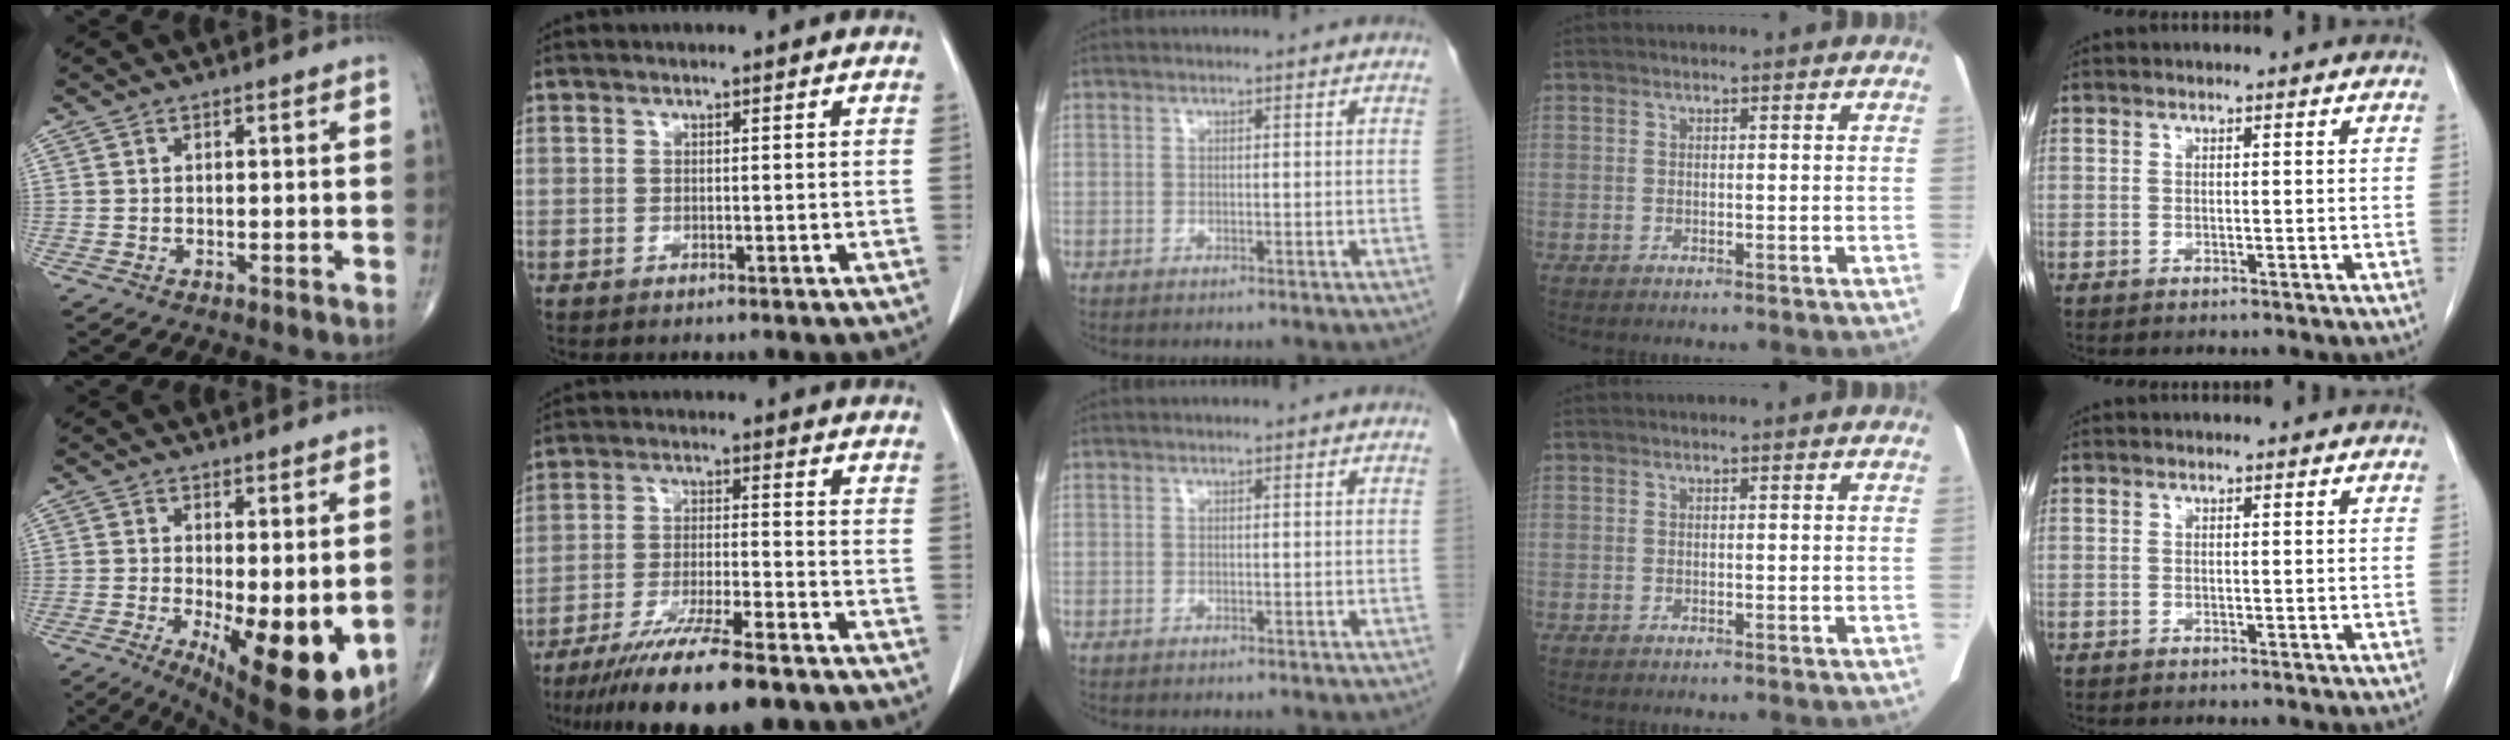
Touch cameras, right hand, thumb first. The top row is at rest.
{"thumb": {"total": 14.1, "force": [-2.8, 5.0, 12.9], "torque": [-0.184, -0.031, -0.025]}, "index": {"total": 15.7, "force": [-12.2, 1.9, 9.8], "torque": [-0.159, -0.035, -0.199]}}